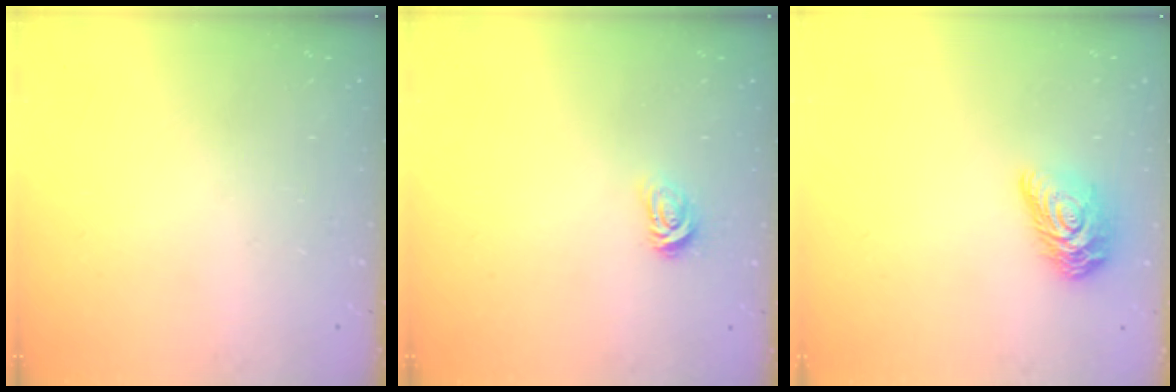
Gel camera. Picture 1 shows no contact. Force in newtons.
{"total": 3.1, "press": 3.1, "slide": 0.4}
{"total": 11.9, "press": 11.9, "slide": 0.5}